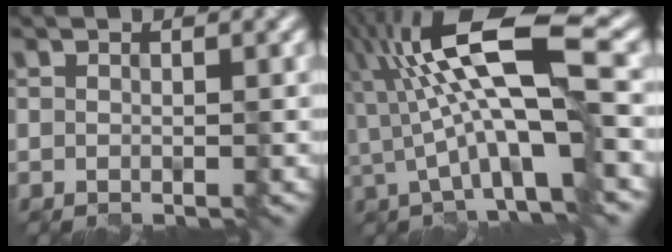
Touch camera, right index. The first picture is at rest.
{"total": 9.7, "force": [1.0, 2.4, 9.3], "torque": [-0.167, 0.013, 0.016]}